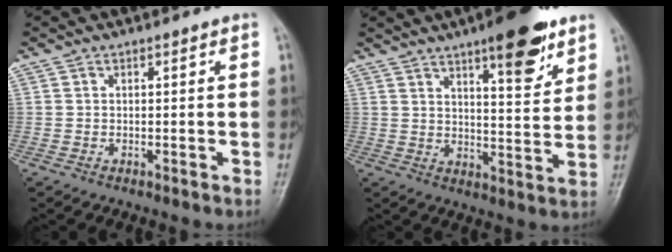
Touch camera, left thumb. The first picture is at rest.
{"total": 12.7, "force": [7.9, 3.6, 9.3], "torque": [-0.105, -0.043, 0.112]}